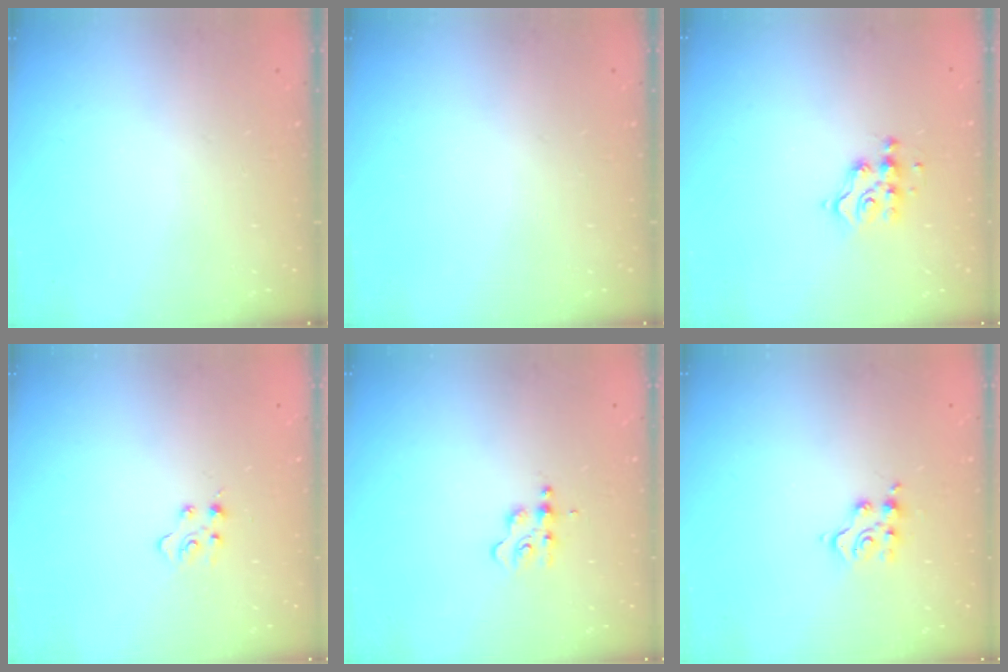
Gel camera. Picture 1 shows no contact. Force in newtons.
{"total": 0.0}
{"total": 6.5, "press": 6.5, "slide": 0.3}
{"total": 2.9, "press": 2.9, "slide": 0.3}
{"total": 4.0, "press": 4.0, "slide": 0.5}
{"total": 5.6, "press": 5.6, "slide": 0.1}